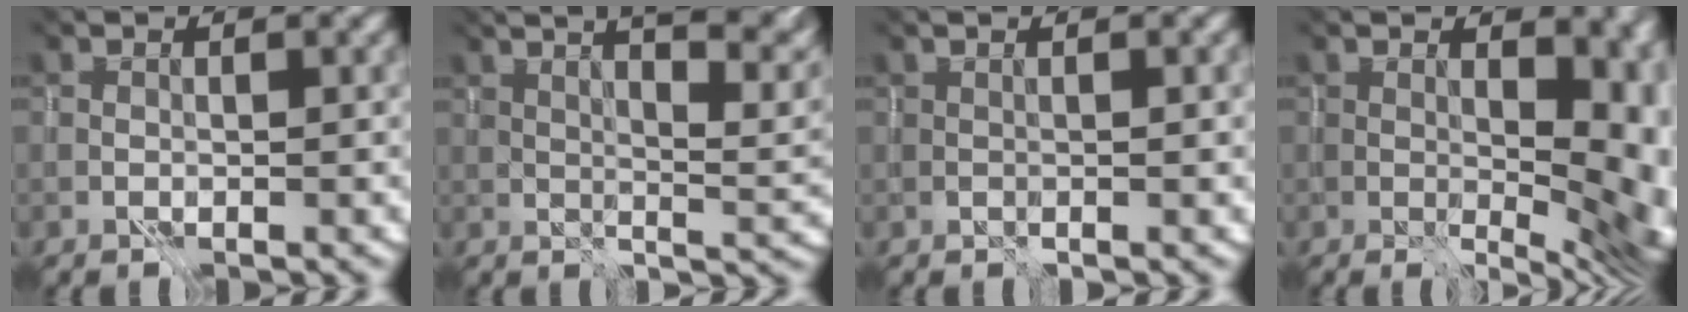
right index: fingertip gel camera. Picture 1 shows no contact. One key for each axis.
{"total": 5.4, "fx": 3.8, "fy": -0.6, "fz": 3.8, "tx": -0.046, "ty": 0.012, "tz": 0.075}
{"total": 0.6, "fx": 0.6, "fy": 0.0, "fz": 0.1, "tx": -0.004, "ty": -0.003, "tz": 0.007}
{"total": 12.0, "fx": 1.7, "fy": 6.3, "fz": 10.0, "tx": -0.081, "ty": 0.005, "tz": 0.057}